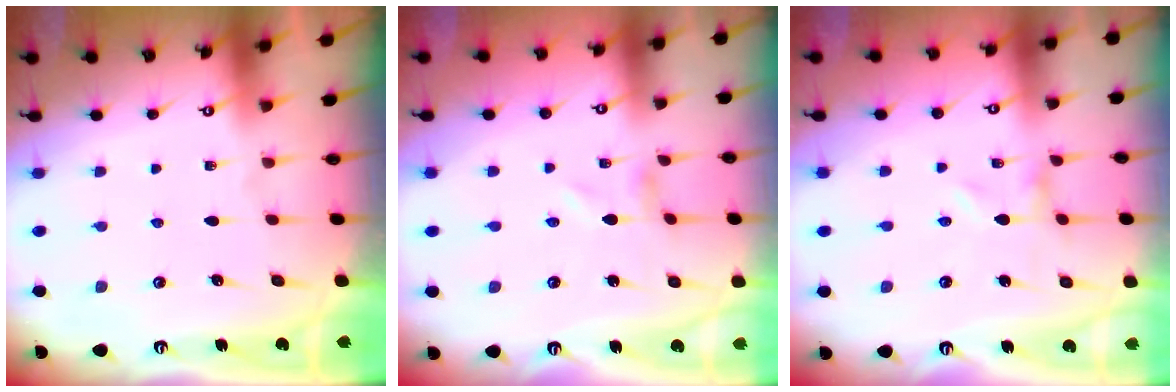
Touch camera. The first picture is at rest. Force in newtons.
{"total": 0.8, "press": 0.8, "slide": 0.1}
{"total": 0.0}